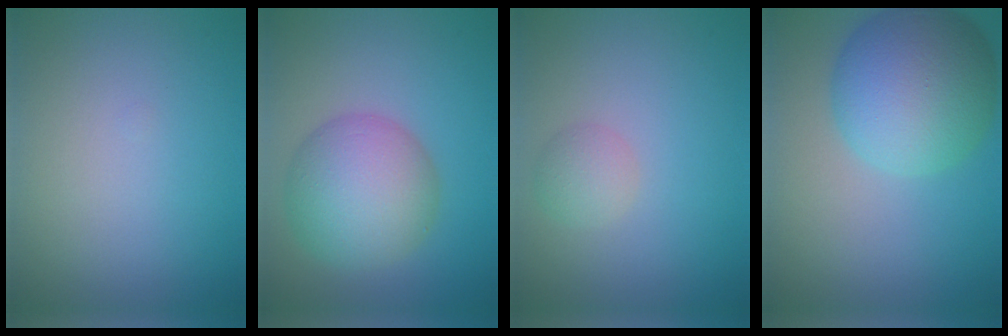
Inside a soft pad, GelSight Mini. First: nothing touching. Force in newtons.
{"total": 7.3, "press": 7.3, "slide": 0.2}
{"total": 1.7, "press": 1.7, "slide": 0.1}
{"total": 9.6, "press": 9.6, "slide": 0.5}